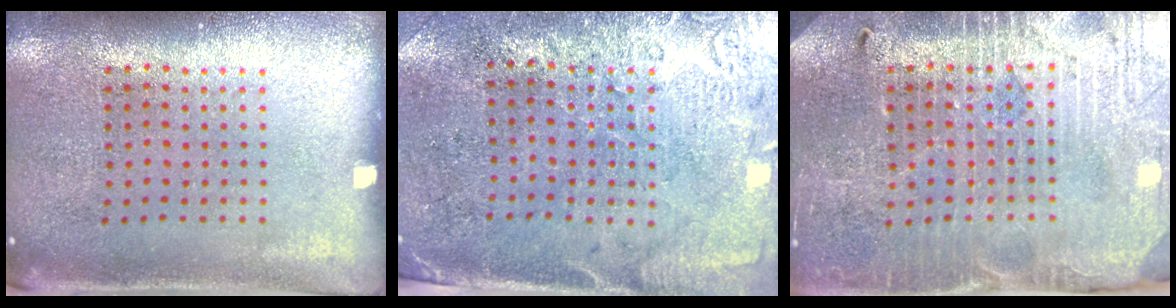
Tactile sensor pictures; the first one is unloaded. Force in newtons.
{"total": 2.7, "press": 2.4, "slide": 1.4}
{"total": 3.8, "press": 3.7, "slide": 0.9}